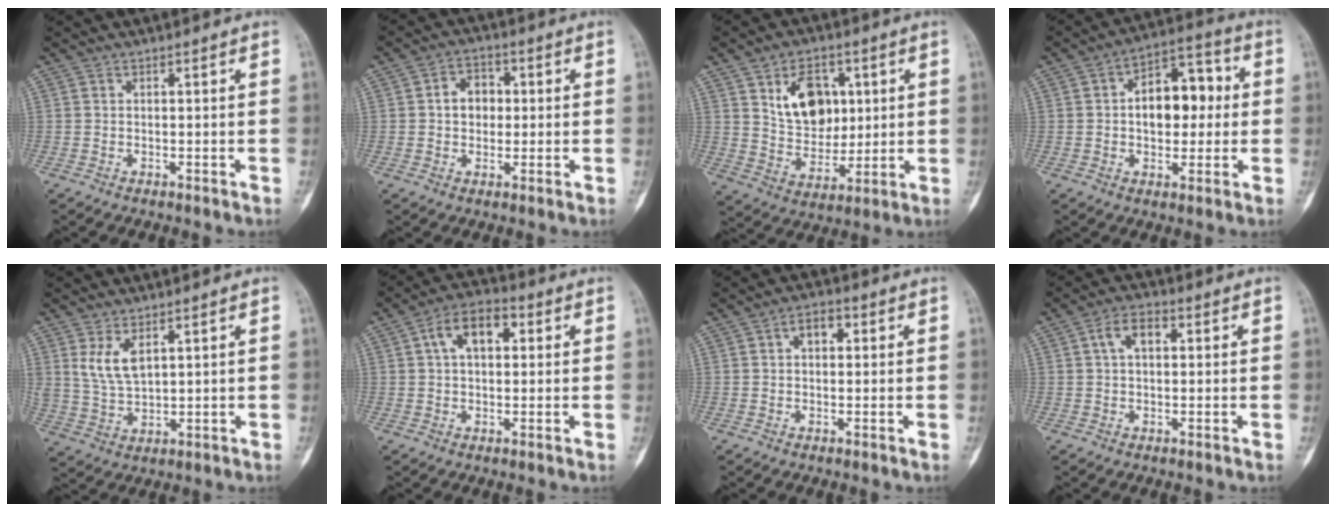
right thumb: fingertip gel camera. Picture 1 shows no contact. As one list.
[{"total": 6.0, "force": [0.6, 4.7, 3.6], "torque": [-0.029, 0.012, 0.003]}, {"total": 12.6, "force": [4.0, 8.8, 8.1], "torque": [-0.089, -0.022, 0.077]}, {"total": 12.9, "force": [1.0, 8.1, 10.1], "torque": [-0.113, 0.031, 0.010]}, {"total": 6.4, "force": [2.9, 3.2, 4.7], "torque": [-0.089, -0.017, 0.069]}, {"total": 8.9, "force": [2.3, 5.3, 6.8], "torque": [-0.105, 0.019, 0.031]}, {"total": 4.0, "force": [1.0, 2.5, 3.0], "torque": [-0.037, 0.012, 0.011]}, {"total": 5.3, "force": [1.3, 3.1, 4.1], "torque": [-0.070, 0.014, 0.018]}]